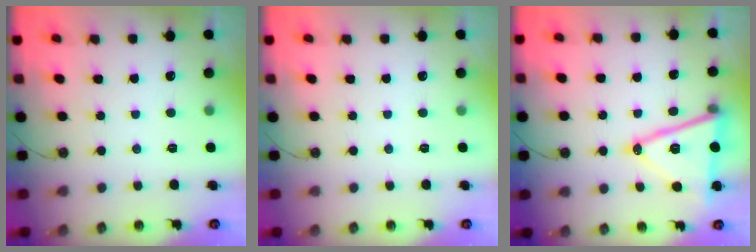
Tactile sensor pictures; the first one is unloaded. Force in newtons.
{"total": 0.0}
{"total": 16.6, "press": 16.2, "slide": 3.7}